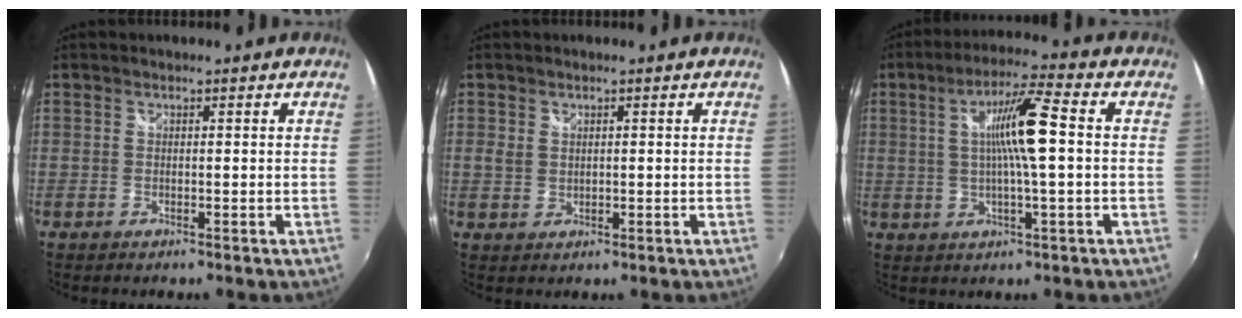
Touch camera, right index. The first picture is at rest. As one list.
[{"total": 2.0, "force": [0.6, 1.6, 1.0], "torque": [-0.015, 0.000, 0.011]}, {"total": 10.3, "force": [0.9, 0.6, 10.2], "torque": [-0.181, 0.007, 0.016]}]